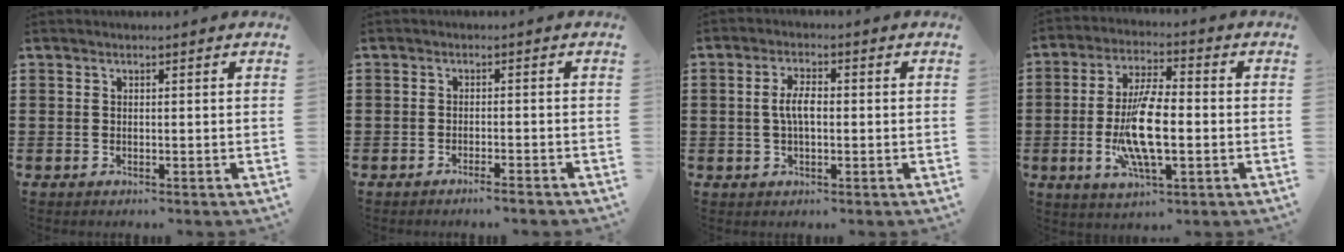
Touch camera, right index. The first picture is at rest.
{"total": 1.6, "force": [-1.5, -0.1, 0.6], "torque": [-0.011, 0.001, -0.028]}
{"total": 4.1, "force": [0.0, 1.7, 3.8], "torque": [-0.080, 0.001, -0.005]}
{"total": 10.7, "force": [-1.8, 3.3, 10.1], "torque": [-0.207, -0.011, -0.033]}